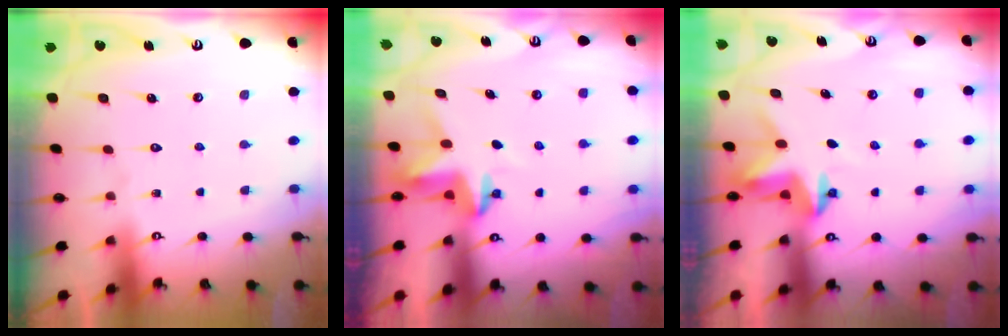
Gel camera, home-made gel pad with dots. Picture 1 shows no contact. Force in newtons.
{"total": 3.3, "press": 3.3, "slide": 0.4}
{"total": 3.0, "press": 3.0, "slide": 0.2}